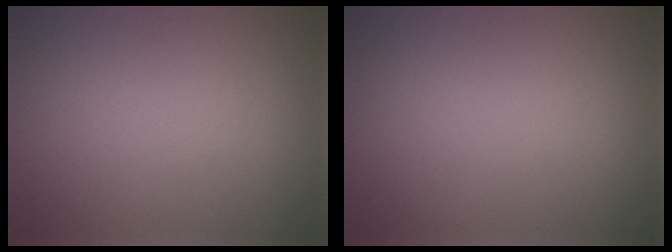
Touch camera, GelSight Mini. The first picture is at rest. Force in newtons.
{"total": 0.0}